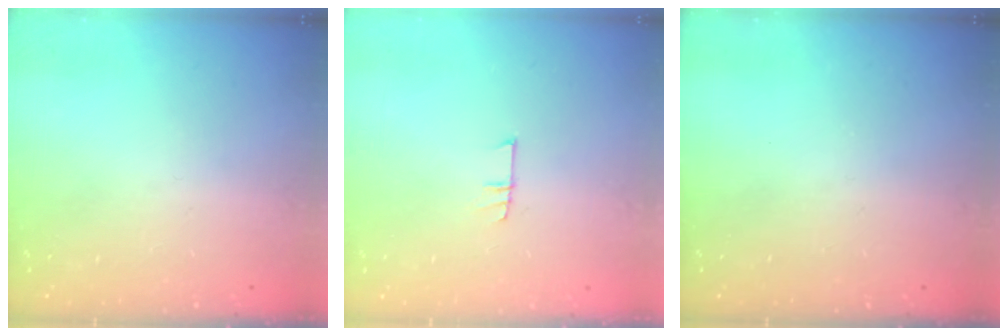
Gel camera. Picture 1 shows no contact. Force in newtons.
{"total": 5.5, "press": 5.4, "slide": 0.6}
{"total": 0.0}